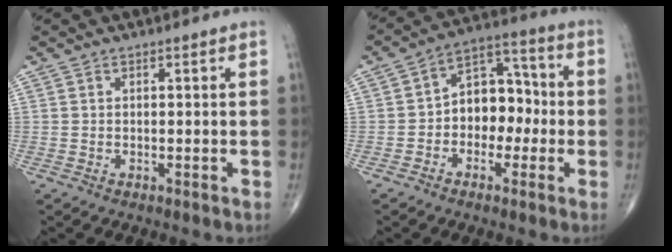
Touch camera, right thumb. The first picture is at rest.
{"total": 10.3, "force": [-1.5, 7.4, 7.0], "torque": [-0.065, 0.044, -0.038]}